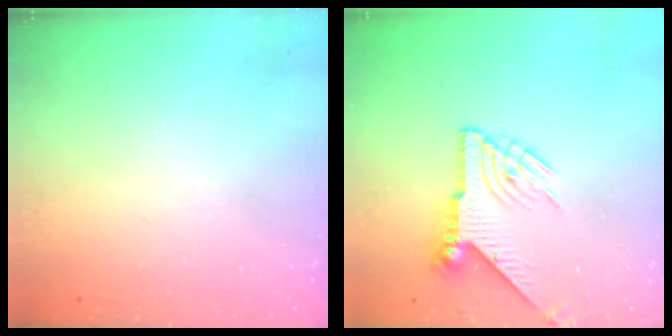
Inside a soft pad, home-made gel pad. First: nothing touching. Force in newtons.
{"total": 8.4, "press": 8.3, "slide": 0.9}